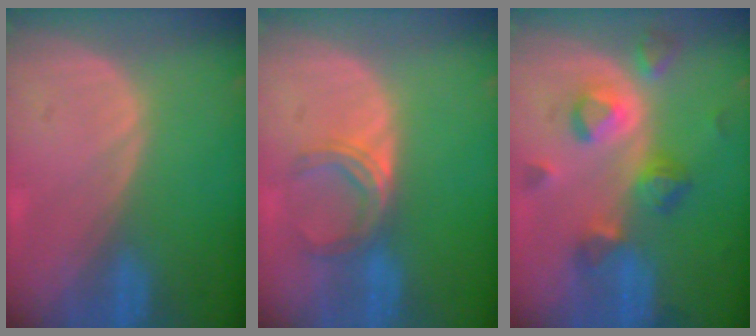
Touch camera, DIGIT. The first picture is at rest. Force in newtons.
{"total": 5.0, "press": 4.4, "slide": 2.3}
{"total": 7.5, "press": 7.4, "slide": 1.4}